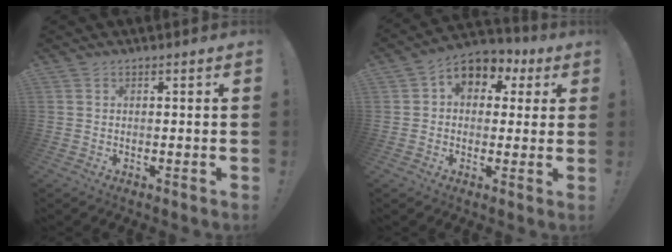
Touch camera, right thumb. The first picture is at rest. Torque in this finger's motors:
{"motor_torque": [0.78, 2.16, 0.73, -0.36, 0.00]}